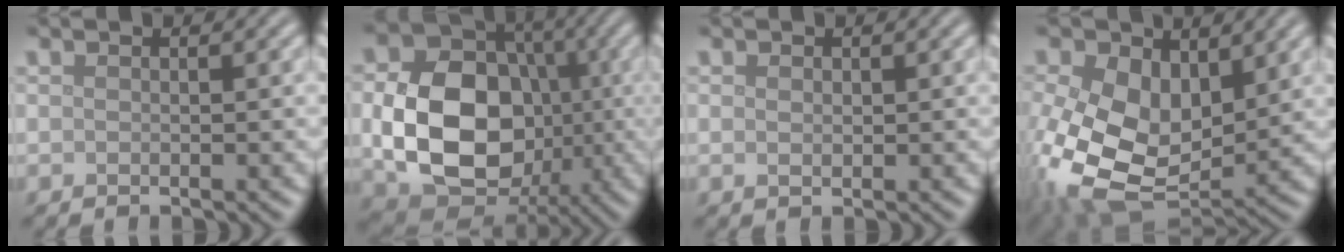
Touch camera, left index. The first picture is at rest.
{"total": 12.0, "force": [-1.5, 9.1, 7.6], "torque": [-0.147, -0.007, -0.022]}
{"total": 0.6, "force": [0.2, 0.4, 0.4], "torque": [-0.009, 0.000, 0.005]}
{"total": 12.9, "force": [0.3, 8.7, 9.5], "torque": [-0.218, -0.032, 0.011]}